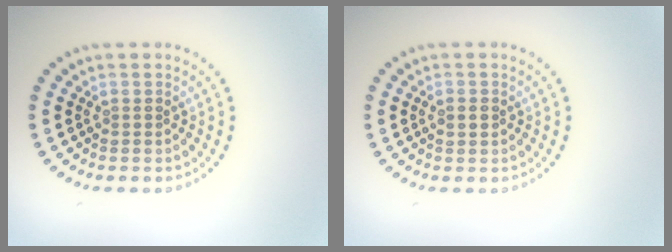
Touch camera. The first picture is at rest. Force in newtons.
{"total": 0.8, "press": 0.8, "slide": 0.0}